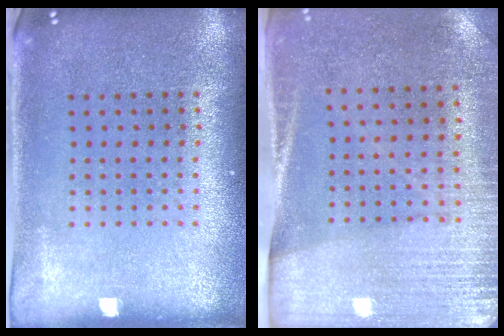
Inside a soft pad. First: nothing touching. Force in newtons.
{"total": 2.7, "press": 2.4, "slide": 1.2}